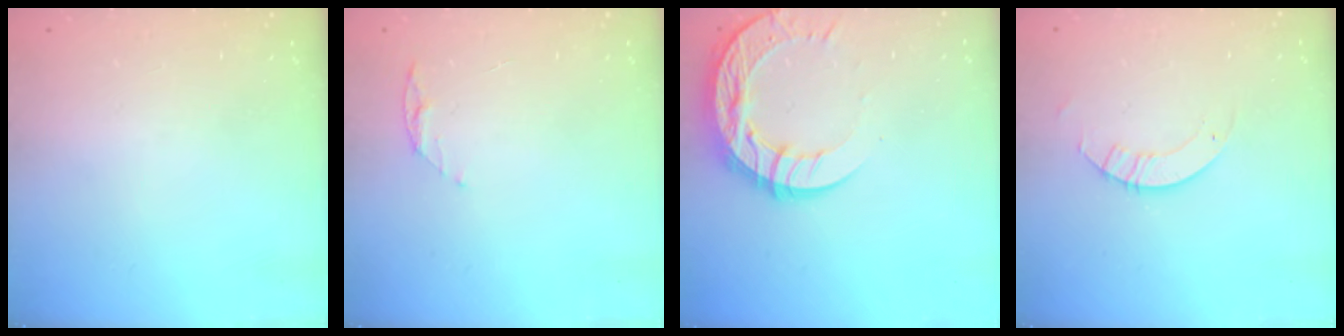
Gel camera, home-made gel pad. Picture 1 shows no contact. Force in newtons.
{"total": 4.5, "press": 4.4, "slide": 0.5}
{"total": 14.0, "press": 14.0, "slide": 1.3}
{"total": 3.3, "press": 3.3, "slide": 0.2}